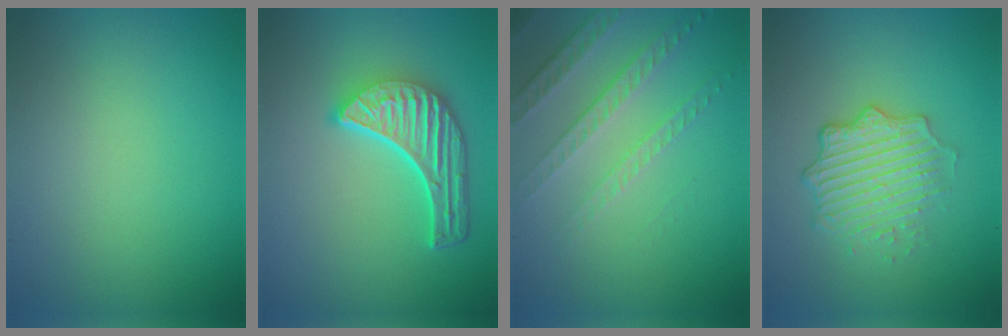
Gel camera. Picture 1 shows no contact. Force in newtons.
{"total": 5.8, "press": 4.5, "slide": 3.7}
{"total": 4.6, "press": 3.3, "slide": 3.2}
{"total": 4.9, "press": 3.5, "slide": 3.4}